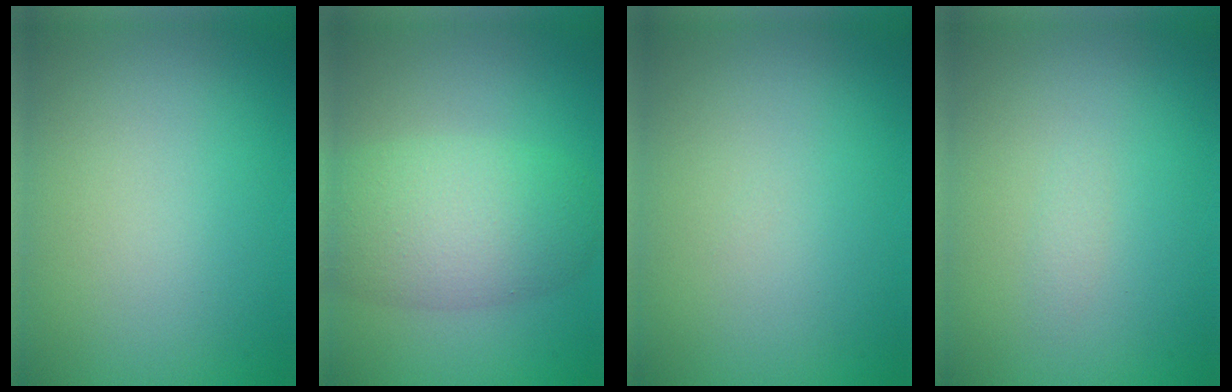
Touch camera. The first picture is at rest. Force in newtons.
{"total": 6.4, "press": 6.4, "slide": 0.3}
{"total": 0.0}
{"total": 0.5, "press": 0.5, "slide": 0.0}